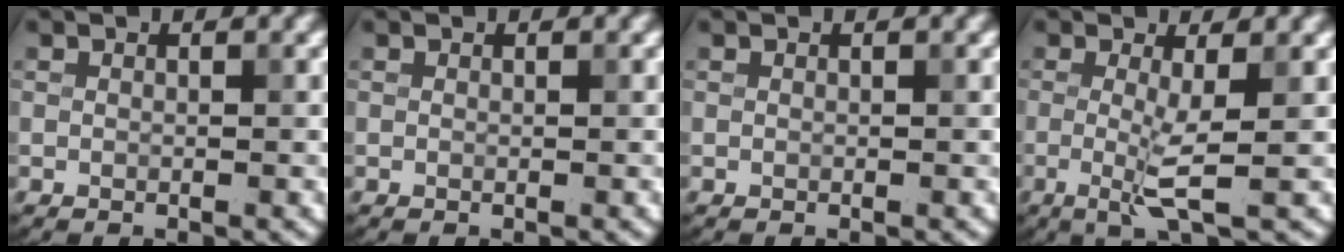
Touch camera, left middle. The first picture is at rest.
{"total": 0.0}
{"total": 0.0}
{"total": 3.2, "force": [-0.3, 0.3, 3.2], "torque": [-0.067, -0.013, -0.008]}